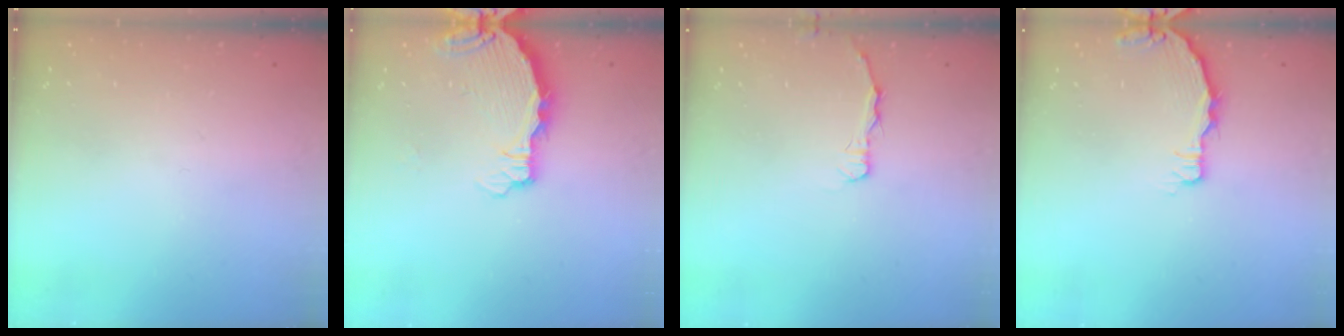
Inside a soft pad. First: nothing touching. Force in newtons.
{"total": 3.7, "press": 3.7, "slide": 0.4}
{"total": 2.9, "press": 2.9, "slide": 0.4}
{"total": 3.3, "press": 3.3, "slide": 0.2}